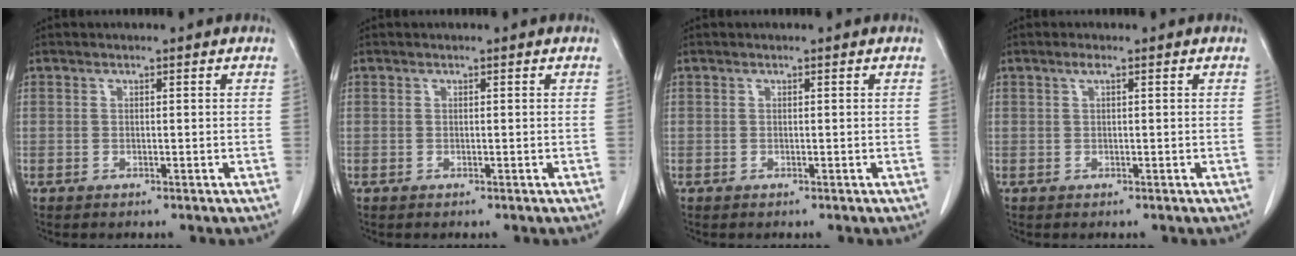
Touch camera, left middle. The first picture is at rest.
{"total": 0.0}
{"total": 0.0}
{"total": 0.9, "force": [0.4, 0.1, 0.8], "torque": [-0.018, 0.006, 0.008]}